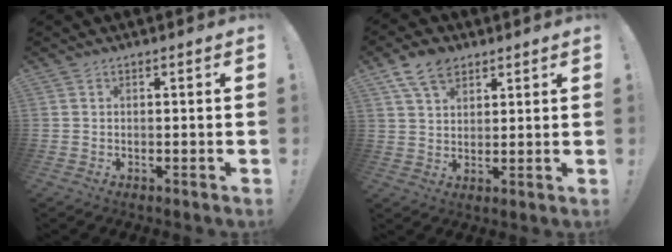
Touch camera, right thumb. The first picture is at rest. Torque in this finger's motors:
{"motor_torque": [-0.47, 0.58, 0.07, 0.07, 0.00]}